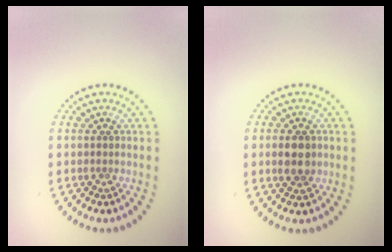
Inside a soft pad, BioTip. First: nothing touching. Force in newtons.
{"total": 2.6, "press": 2.6, "slide": 0.2}